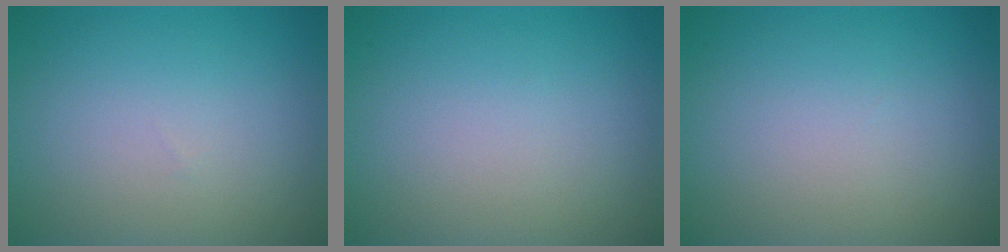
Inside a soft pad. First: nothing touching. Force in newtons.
{"total": 0.0}
{"total": 0.0}